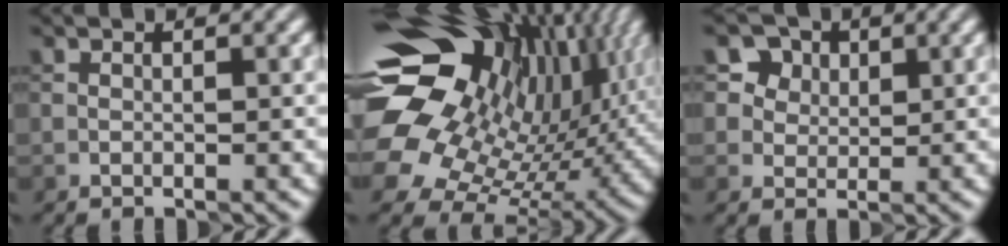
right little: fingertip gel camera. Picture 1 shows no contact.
{"total": 18.1, "force": [5.2, 12.6, 11.9], "torque": [-0.220, -0.001, 0.107]}
{"total": 7.9, "force": [4.5, 5.7, 3.0], "torque": [-0.063, 0.001, 0.071]}